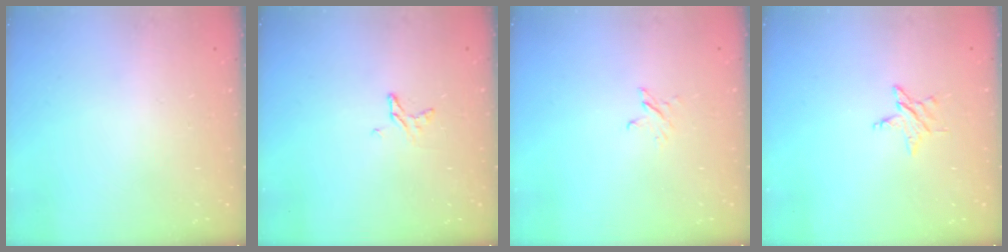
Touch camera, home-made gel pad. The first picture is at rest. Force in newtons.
{"total": 4.6, "press": 4.6, "slide": 0.4}
{"total": 2.4, "press": 2.4, "slide": 0.3}
{"total": 2.8, "press": 2.7, "slide": 0.3}